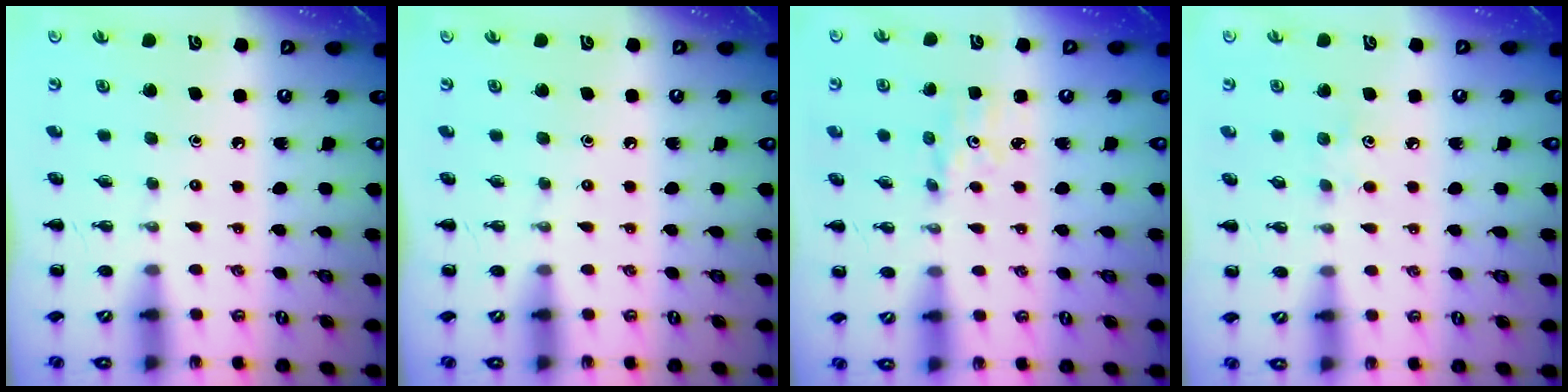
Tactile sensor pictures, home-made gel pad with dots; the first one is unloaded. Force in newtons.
{"total": 0.0}
{"total": 2.6, "press": 2.4, "slide": 0.9}
{"total": 2.8, "press": 2.7, "slide": 0.7}